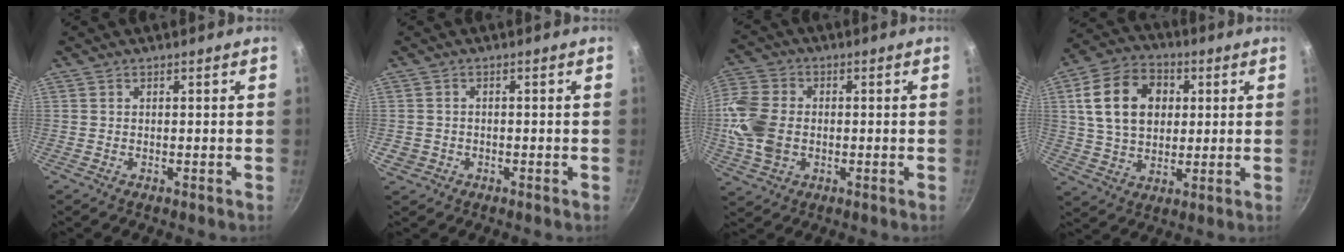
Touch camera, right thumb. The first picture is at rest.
{"total": 2.6, "force": [-0.7, 2.3, 1.0], "torque": [-0.022, 0.008, -0.006]}
{"total": 13.0, "force": [-0.8, 9.7, 8.6], "torque": [-0.173, 0.009, -0.024]}
{"total": 15.5, "force": [3.5, 11.3, 10.1], "torque": [-0.157, 0.008, 0.054]}